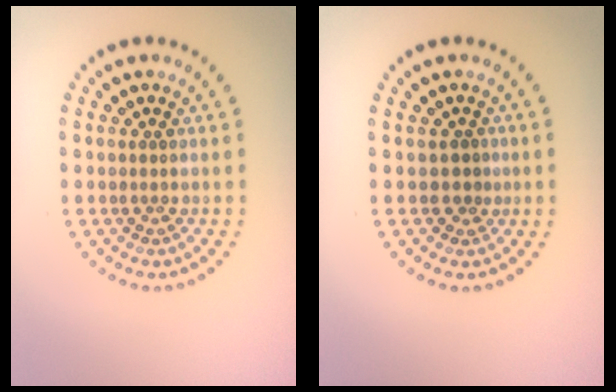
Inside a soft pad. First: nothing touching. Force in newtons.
{"total": 1.1, "press": 0.8, "slide": 0.7}